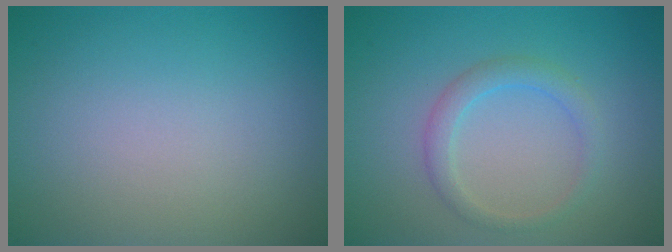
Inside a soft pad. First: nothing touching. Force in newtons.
{"total": 2.1, "press": 2.1, "slide": 0.1}